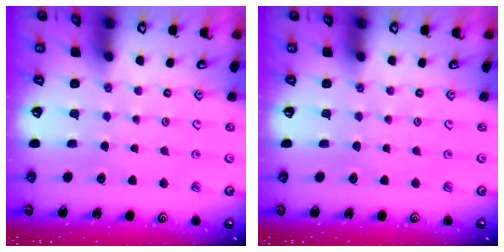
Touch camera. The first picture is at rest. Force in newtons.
{"total": 0.0}